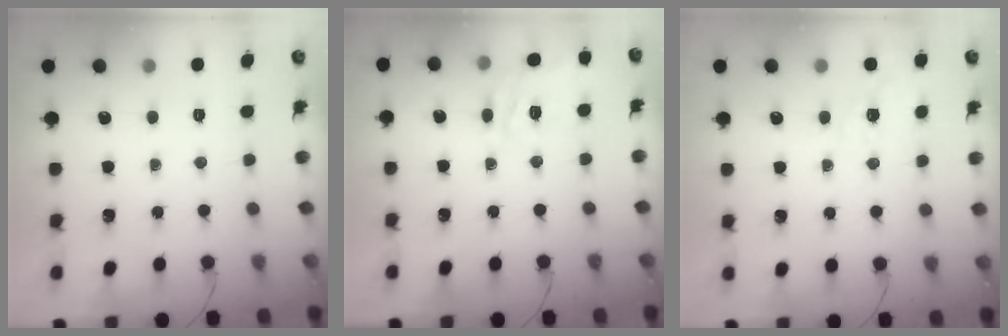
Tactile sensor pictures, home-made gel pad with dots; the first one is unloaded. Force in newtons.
{"total": 6.5, "press": 6.4, "slide": 1.0}
{"total": 1.9, "press": 0.8, "slide": 1.8}